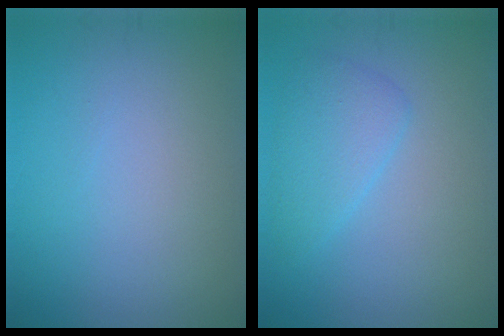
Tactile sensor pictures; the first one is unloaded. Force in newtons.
{"total": 2.8, "press": 2.8, "slide": 0.2}